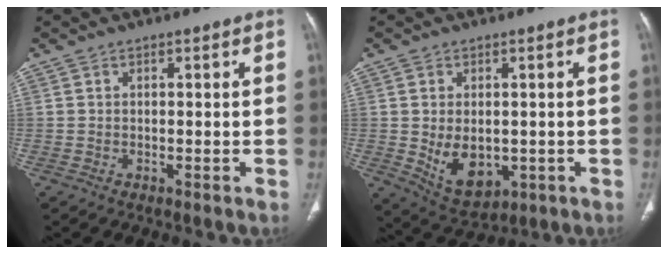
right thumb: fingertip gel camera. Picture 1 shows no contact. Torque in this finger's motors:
{"motor_torque": [-0.35, 0.75, -0.24, 0.05, 0.22]}